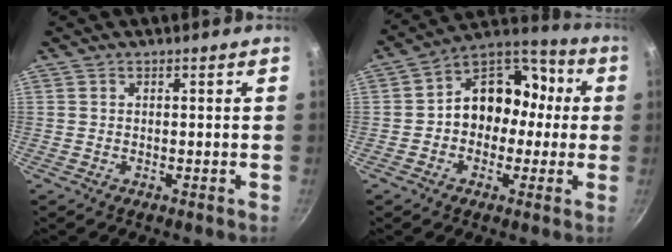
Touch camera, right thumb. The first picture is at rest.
{"total": 14.7, "force": [0.2, 10.7, 10.0], "torque": [-0.100, 0.045, -0.012]}